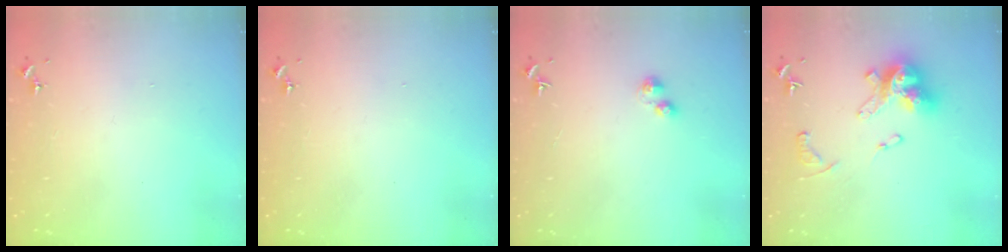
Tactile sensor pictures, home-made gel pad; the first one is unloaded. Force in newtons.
{"total": 0.0}
{"total": 2.4, "press": 2.4, "slide": 0.4}
{"total": 15.9, "press": 15.8, "slide": 1.8}